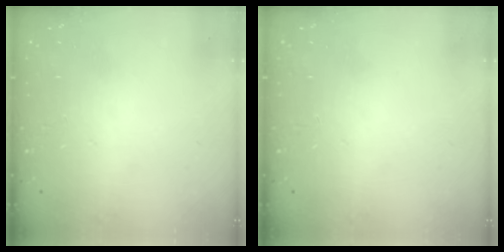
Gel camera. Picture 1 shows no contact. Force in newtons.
{"total": 0.0}